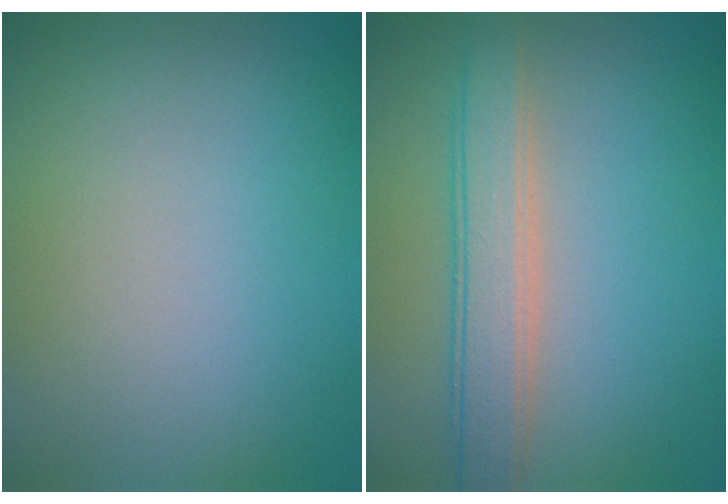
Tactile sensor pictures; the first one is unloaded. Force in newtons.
{"total": 4.0, "press": 4.0, "slide": 0.2}